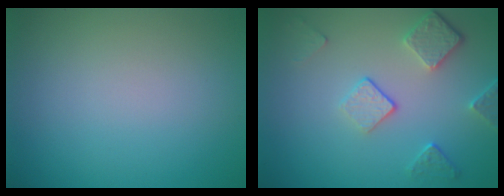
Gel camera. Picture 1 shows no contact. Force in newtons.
{"total": 3.7, "press": 2.9, "slide": 2.4}